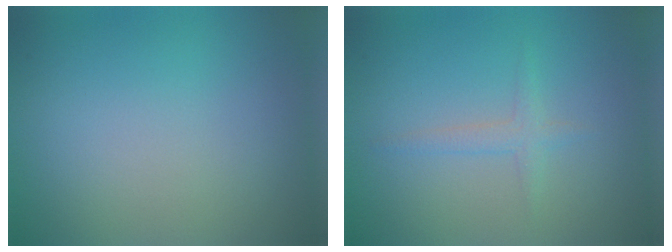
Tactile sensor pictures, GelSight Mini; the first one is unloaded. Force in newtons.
{"total": 1.3, "press": 1.3, "slide": 0.1}